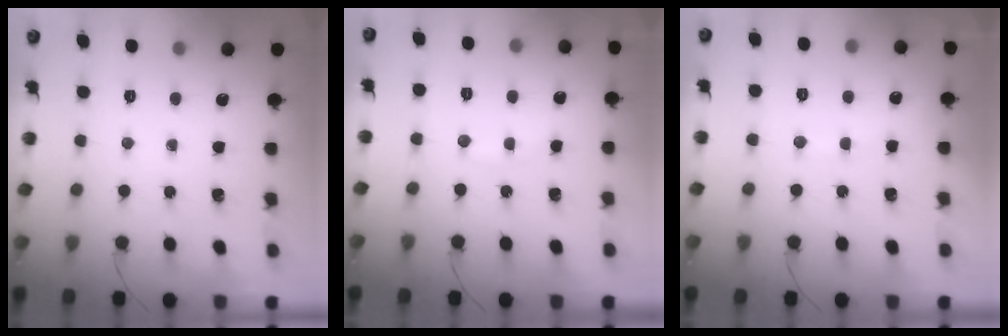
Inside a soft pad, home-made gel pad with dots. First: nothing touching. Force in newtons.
{"total": 7.0, "press": 7.0, "slide": 0.8}
{"total": 7.3, "press": 7.2, "slide": 0.9}